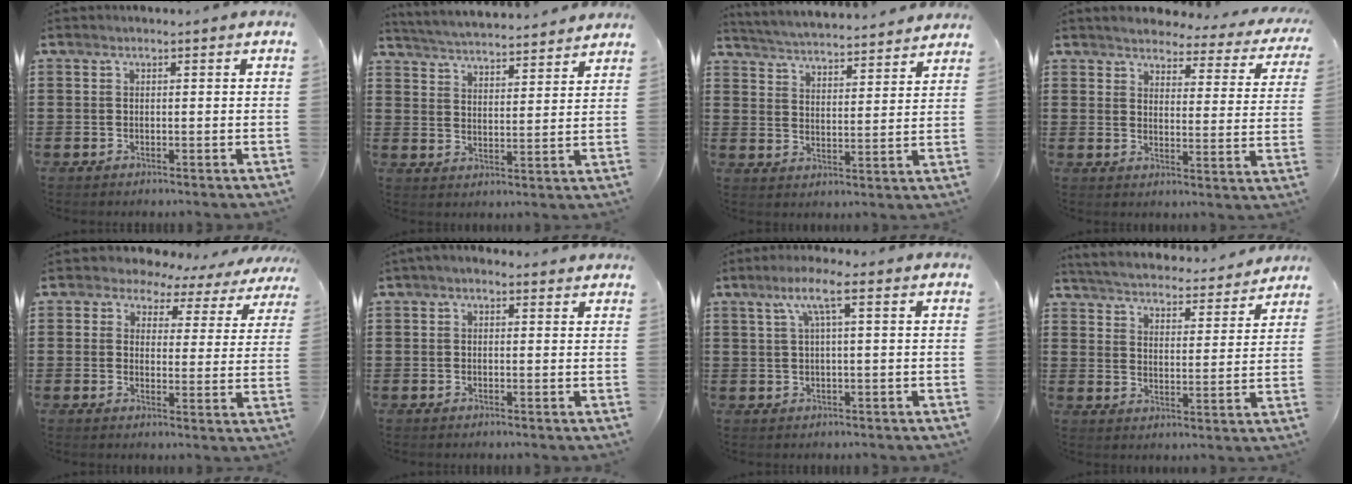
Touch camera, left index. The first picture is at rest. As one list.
[{"total": 4.1, "force": [4.1, -0.4, 0.1], "torque": [-0.026, -0.033, 0.067]}, {"total": 4.0, "force": [4.0, -0.7, 0.1], "torque": [-0.025, -0.037, 0.064]}, {"total": 3.3, "force": [3.2, 0.3, 0.7], "torque": [-0.029, -0.025, 0.048]}, {"total": 4.1, "force": [3.4, 2.1, 0.8], "torque": [-0.031, -0.018, 0.055]}, {"total": 1.2, "force": [0.5, 0.8, 0.8], "torque": [-0.016, 0.007, 0.009]}, {"total": 4.6, "force": [1.6, 0.3, 4.3], "torque": [-0.087, 0.003, 0.024]}, {"total": 4.3, "force": [4.3, -0.2, 0.2], "torque": [-0.031, -0.038, 0.068]}]